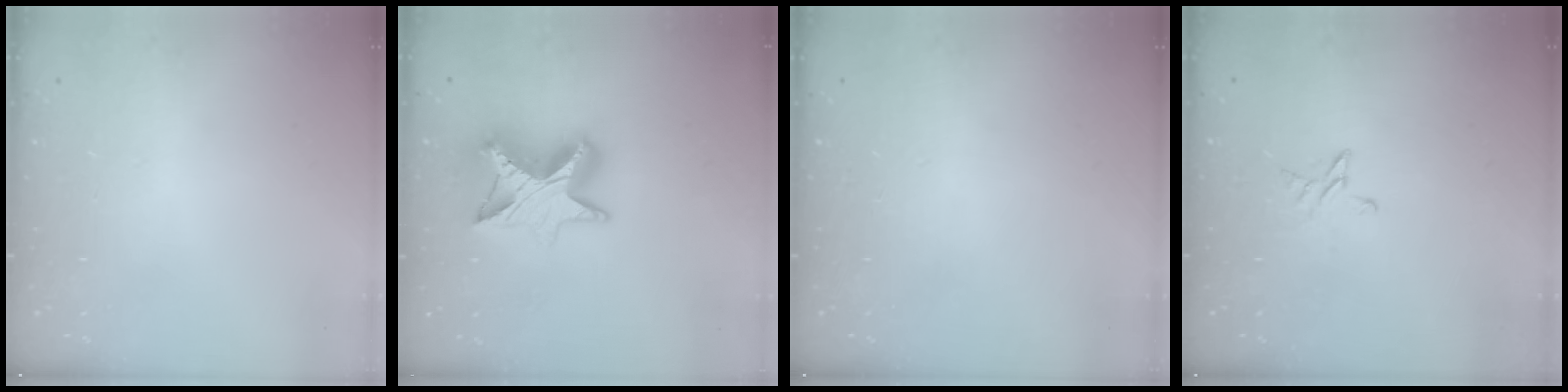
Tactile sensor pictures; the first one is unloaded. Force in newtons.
{"total": 11.2, "press": 11.2, "slide": 0.7}
{"total": 0.0}
{"total": 3.7, "press": 3.6, "slide": 0.4}